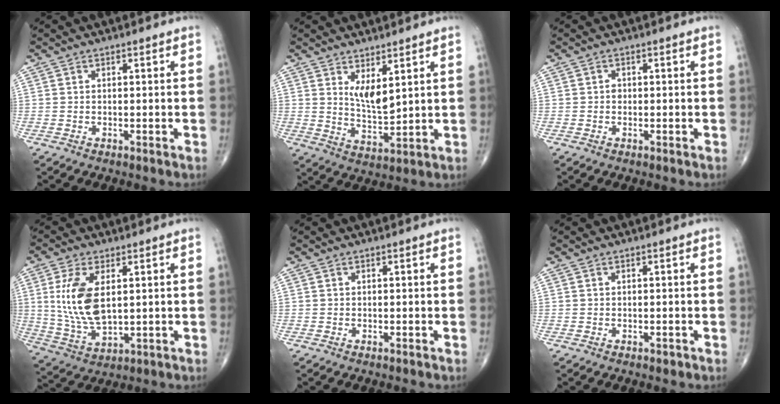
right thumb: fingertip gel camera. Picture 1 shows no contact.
{"total": 6.0, "force": [2.9, 2.2, 4.8], "torque": [-0.078, -0.035, 0.062]}
{"total": 0.9, "force": [-0.1, 0.7, 0.4], "torque": [-0.001, 0.003, -0.004]}
{"total": 12.2, "force": [2.3, 6.2, 10.3], "torque": [-0.209, -0.015, 0.055]}
{"total": 0.0}
{"total": 0.7, "force": [-0.2, 0.4, 0.6], "torque": [-0.007, -0.001, -0.001]}